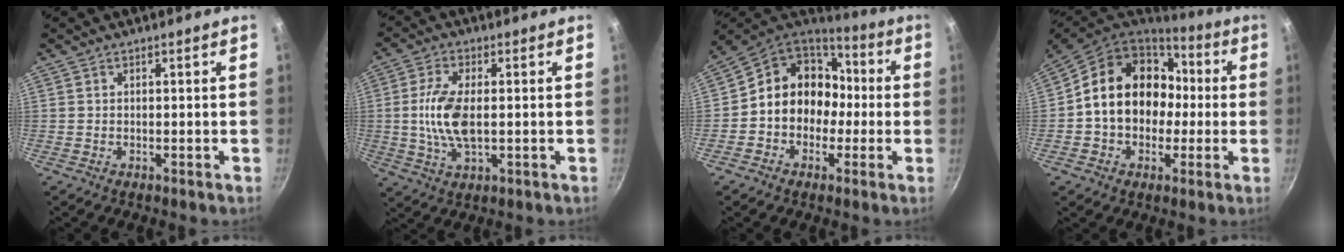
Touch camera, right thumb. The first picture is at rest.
{"total": 9.5, "force": [0.0, 4.5, 8.3], "torque": [-0.171, 0.002, -0.003]}
{"total": 14.4, "force": [-0.8, 12.5, 7.2], "torque": [-0.064, 0.047, -0.027]}
{"total": 18.8, "force": [0.4, 15.1, 11.1], "torque": [-0.153, 0.053, 0.004]}